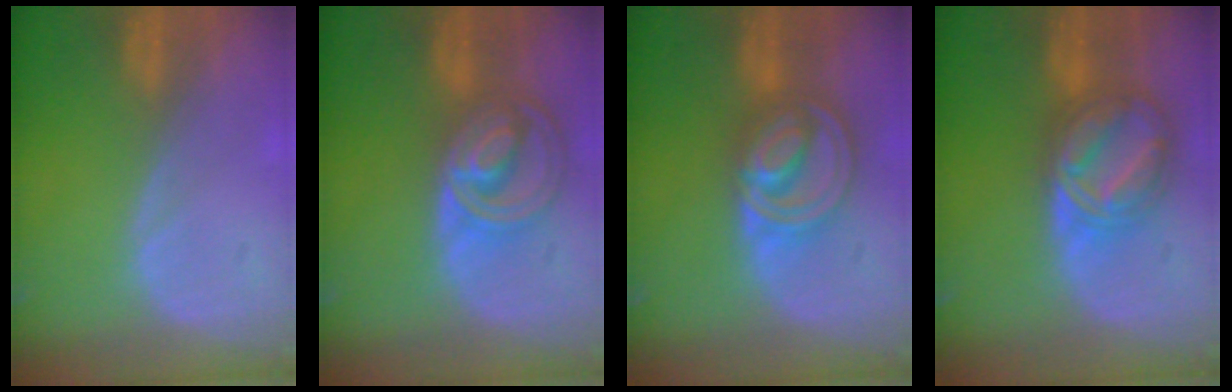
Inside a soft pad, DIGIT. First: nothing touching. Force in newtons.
{"total": 8.5, "press": 7.3, "slide": 4.4}
{"total": 8.7, "press": 7.3, "slide": 4.7}
{"total": 8.2, "press": 8.2, "slide": 0.6}